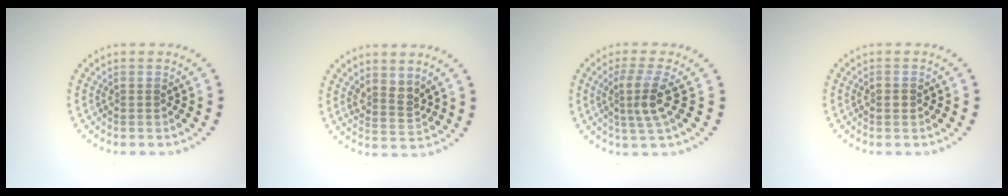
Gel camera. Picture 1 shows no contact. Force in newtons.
{"total": 2.1, "press": 1.6, "slide": 1.3}
{"total": 3.0, "press": 2.3, "slide": 1.9}
{"total": 1.2, "press": 1.2, "slide": 0.2}